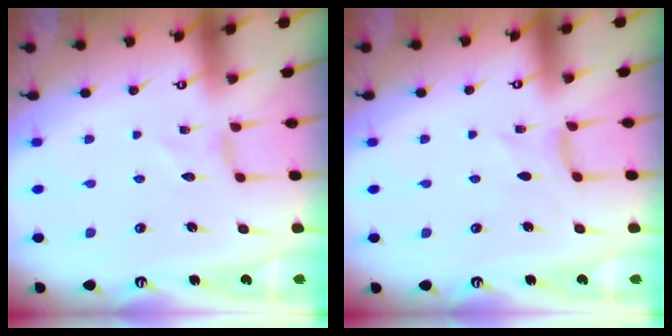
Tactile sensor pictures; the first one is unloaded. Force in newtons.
{"total": 0.0}